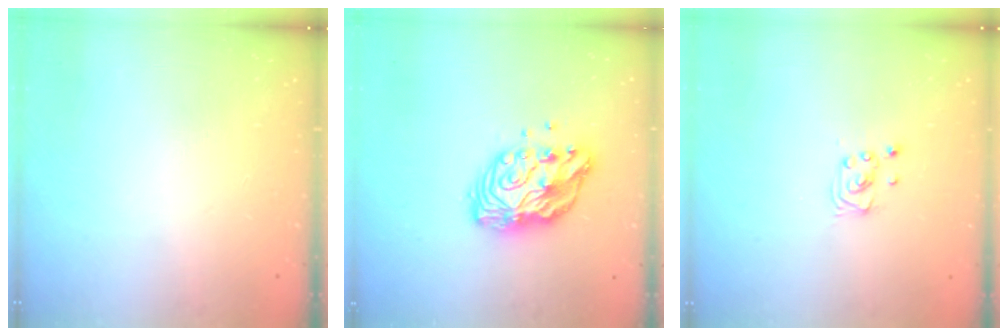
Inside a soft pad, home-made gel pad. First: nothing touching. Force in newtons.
{"total": 11.3, "press": 11.3, "slide": 1.0}
{"total": 2.2, "press": 2.2, "slide": 0.2}